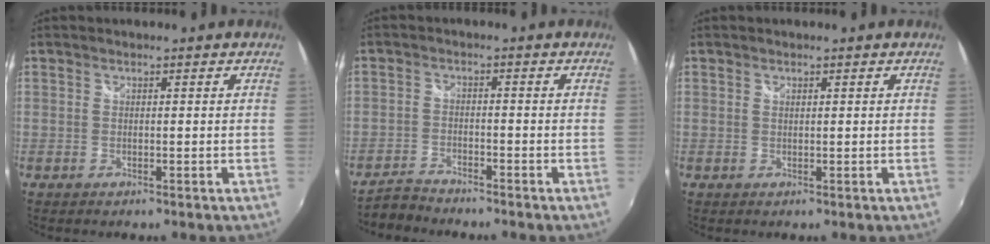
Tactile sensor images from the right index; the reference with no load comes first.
{"total": 4.5, "force": [-4.3, 1.0, 0.7], "torque": [-0.032, -0.002, -0.084]}
{"total": 0.6, "force": [0.4, 0.3, 0.2], "torque": [-0.003, 0.001, 0.007]}